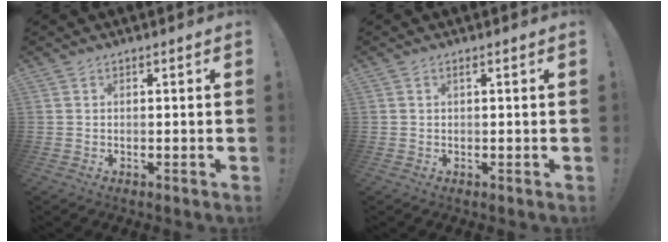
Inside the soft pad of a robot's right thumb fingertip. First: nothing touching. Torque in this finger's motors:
{"motor_torque": [-0.01, 0.18, 0.22, -0.04, -0.02]}